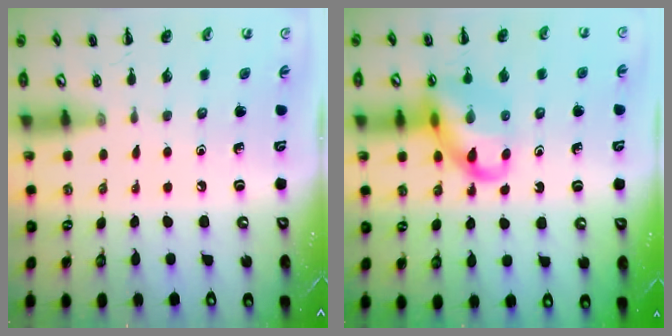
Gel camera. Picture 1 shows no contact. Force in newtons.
{"total": 13.7, "press": 13.4, "slide": 2.8}